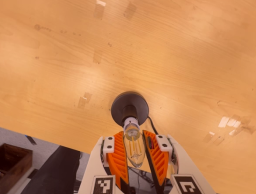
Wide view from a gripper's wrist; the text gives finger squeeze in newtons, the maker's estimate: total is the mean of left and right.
{"total": 10.0, "left": 9.2, "right": 10.9}